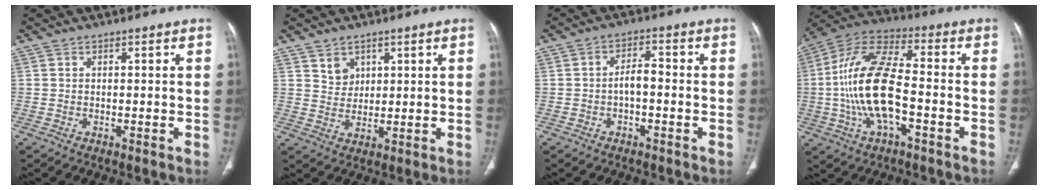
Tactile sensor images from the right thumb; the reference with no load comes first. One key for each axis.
{"total": 3.7, "fx": 2.2, "fy": 2.8, "fz": 1.1, "tx": -0.002, "ty": -0.020, "tz": 0.048}
{"total": 3.5, "fx": -0.9, "fy": 1.6, "fz": 2.9, "tx": -0.045, "ty": 0.020, "tz": -0.019}
{"total": 17.1, "fx": -2.9, "fy": 7.1, "fz": 15.3, "tx": -0.309, "ty": 0.036, "tz": -0.057}